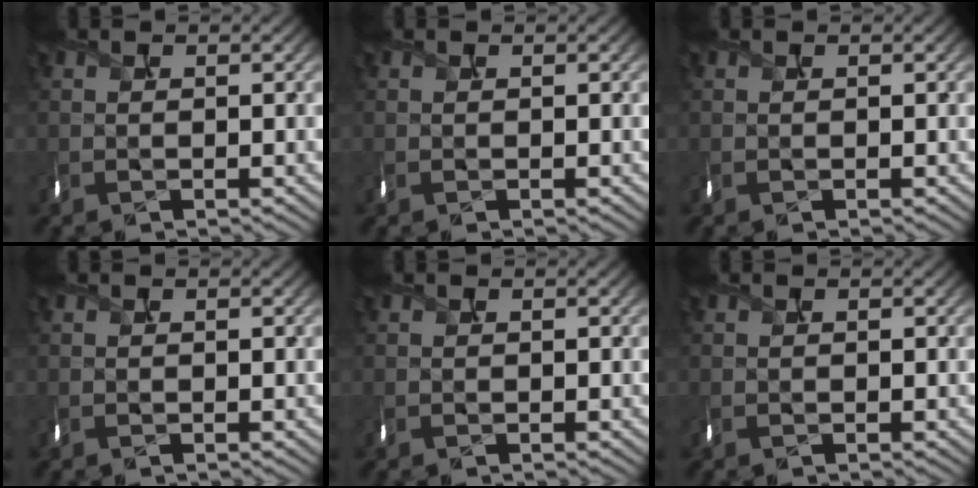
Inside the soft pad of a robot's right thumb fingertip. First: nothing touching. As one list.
[{"total": 0.0}, {"total": 0.0}, {"total": 0.0}, {"total": 0.0}, {"total": 0.0}]